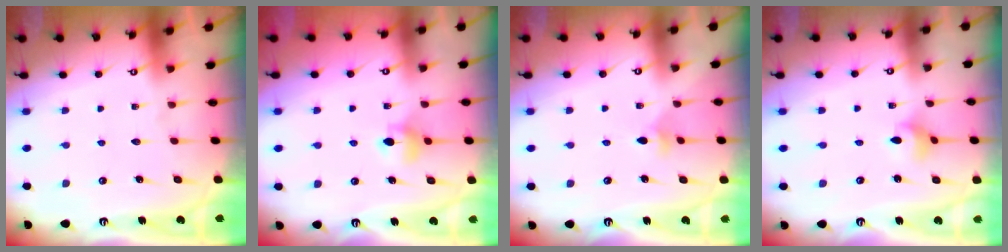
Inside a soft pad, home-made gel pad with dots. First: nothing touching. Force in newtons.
{"total": 6.1, "press": 6.1, "slide": 0.7}
{"total": 4.3, "press": 4.2, "slide": 0.8}
{"total": 3.2, "press": 3.2, "slide": 0.1}